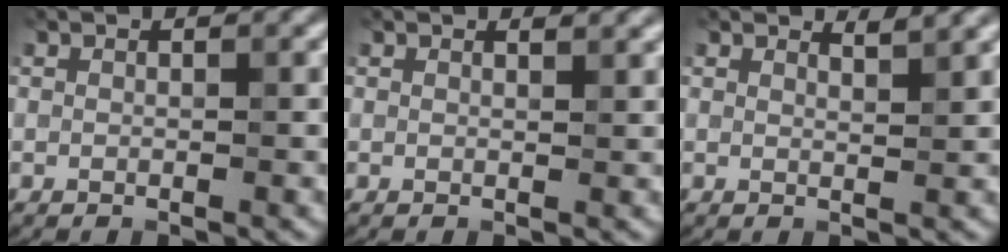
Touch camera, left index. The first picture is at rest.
{"total": 1.1, "force": [1.0, 0.3, 0.4], "torque": [-0.006, 0.000, 0.012]}
{"total": 1.8, "force": [1.7, 0.2, 0.4], "torque": [-0.001, 0.000, 0.018]}